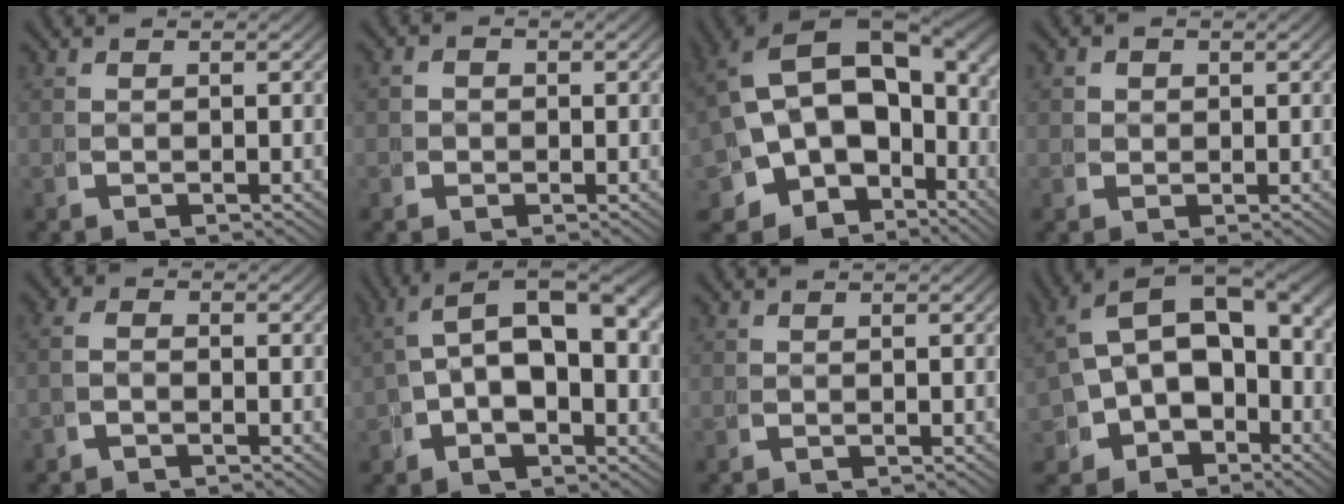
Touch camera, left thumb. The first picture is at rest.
{"total": 1.1, "force": [-0.3, 1.1, 0.1], "torque": [0.004, -0.001, -0.012]}
{"total": 16.4, "force": [-0.8, 12.5, 10.6], "torque": [-0.216, -0.043, -0.005]}
{"total": 1.7, "force": [0.4, 1.6, 0.3], "torque": [-0.004, -0.005, 0.005]}
{"total": 1.1, "force": [-0.8, 0.6, 0.4], "torque": [-0.006, 0.004, -0.022]}
{"total": 9.8, "force": [2.0, 5.8, 7.6], "torque": [-0.113, 0.007, 0.020]}
{"total": 0.0}
{"total": 11.7, "force": [1.0, 8.9, 7.4], "torque": [-0.128, -0.014, 0.015]}